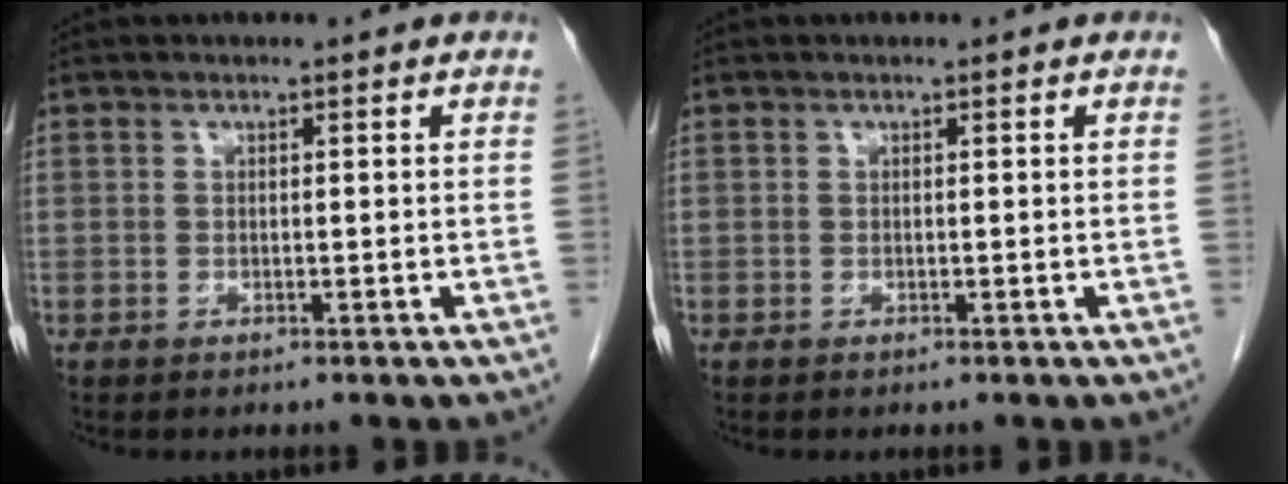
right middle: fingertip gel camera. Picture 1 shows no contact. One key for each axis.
{"total": 0.0}